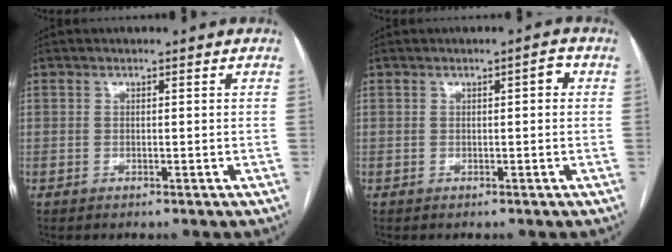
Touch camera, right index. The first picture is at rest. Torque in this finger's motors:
{"motor_torque": [0.23, 0.02, 0.08, 0.02]}